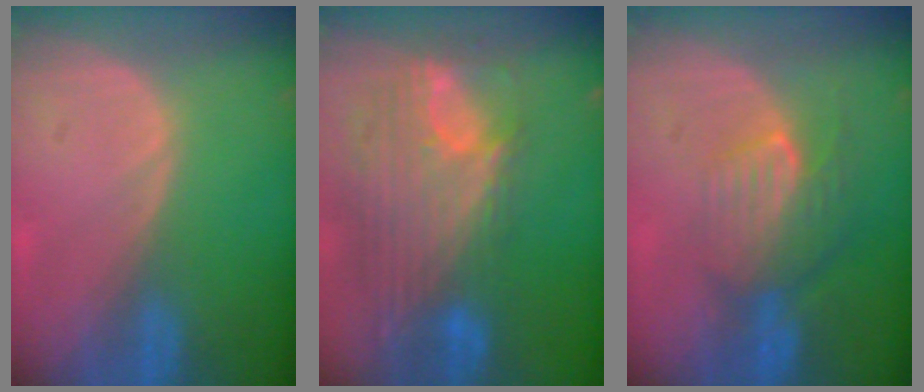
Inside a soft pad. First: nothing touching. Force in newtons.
{"total": 12.1, "press": 10.2, "slide": 6.4}
{"total": 8.1, "press": 7.1, "slide": 3.7}